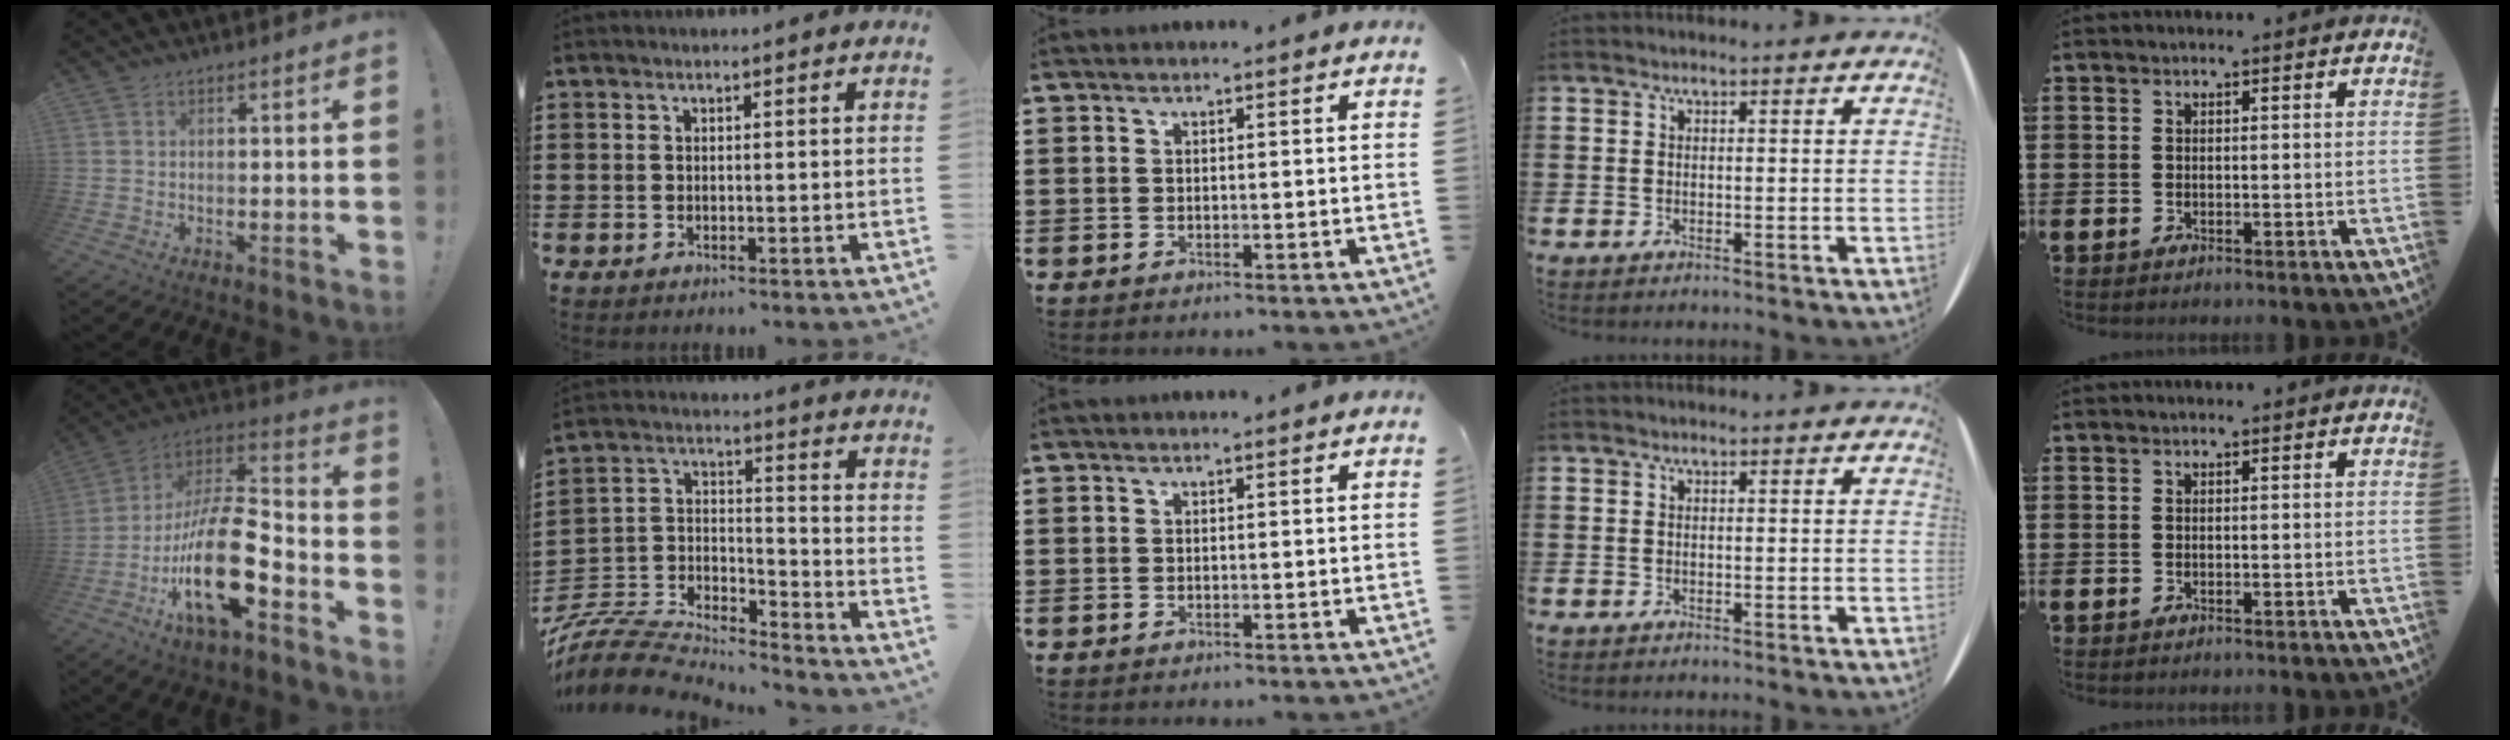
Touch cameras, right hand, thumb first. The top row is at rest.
{"thumb": {"total": 23.3, "force": [-8.1, 9.3, 19.8], "torque": [-0.378, 0.044, -0.129]}, "index": {"total": 7.8, "force": [-7.3, 1.9, 1.7], "torque": [-0.049, -0.002, -0.150]}}